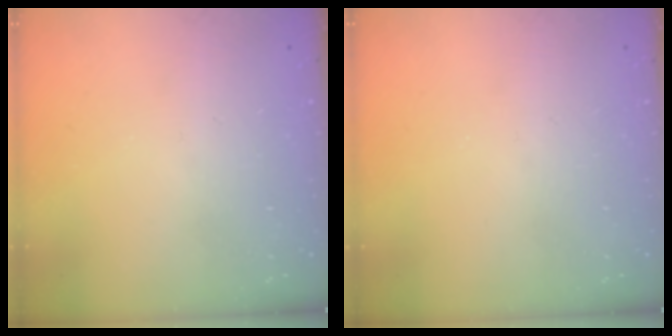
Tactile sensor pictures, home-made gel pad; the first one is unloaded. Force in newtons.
{"total": 0.0}